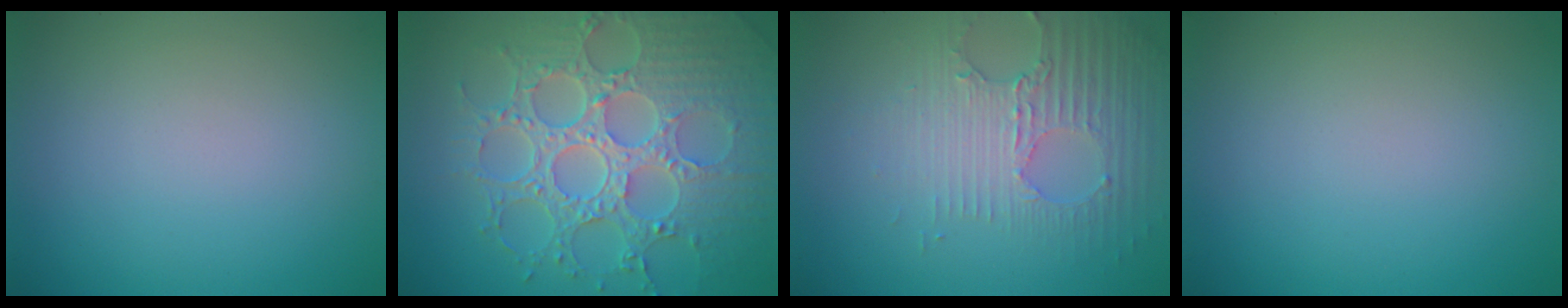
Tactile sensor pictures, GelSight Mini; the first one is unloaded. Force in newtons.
{"total": 8.9, "press": 6.4, "slide": 6.2}
{"total": 3.6, "press": 3.3, "slide": 1.2}
{"total": 0.0}